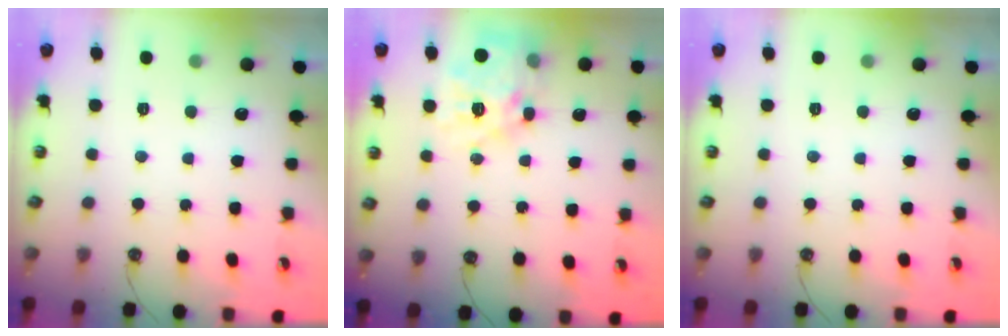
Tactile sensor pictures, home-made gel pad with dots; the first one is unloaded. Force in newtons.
{"total": 15.4, "press": 15.3, "slide": 1.3}
{"total": 0.0}